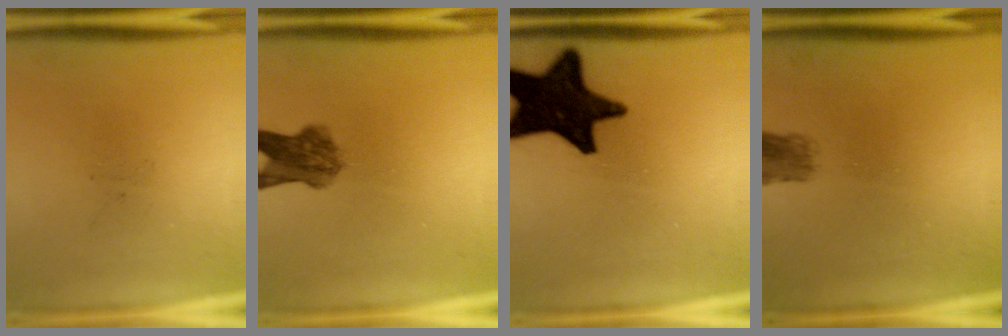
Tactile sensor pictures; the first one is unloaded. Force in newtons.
{"total": 5.9}
{"total": 18.5}
{"total": 2.9}